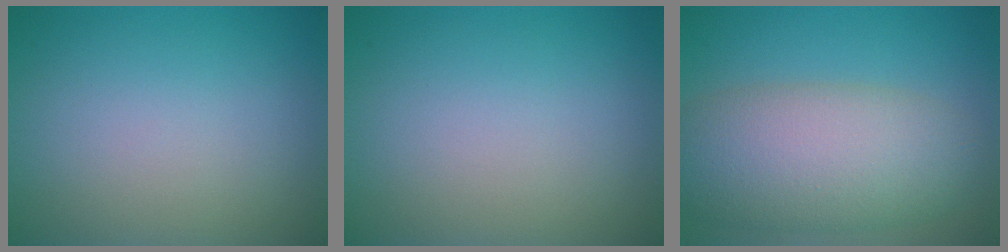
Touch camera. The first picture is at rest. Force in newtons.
{"total": 0.0}
{"total": 8.4, "press": 8.4, "slide": 0.4}